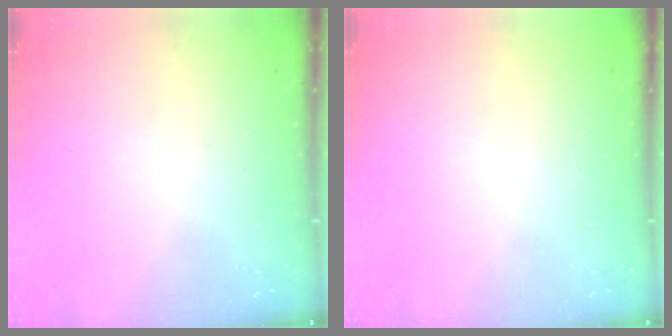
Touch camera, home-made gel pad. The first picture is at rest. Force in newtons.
{"total": 1.5, "press": 1.5, "slide": 0.1}